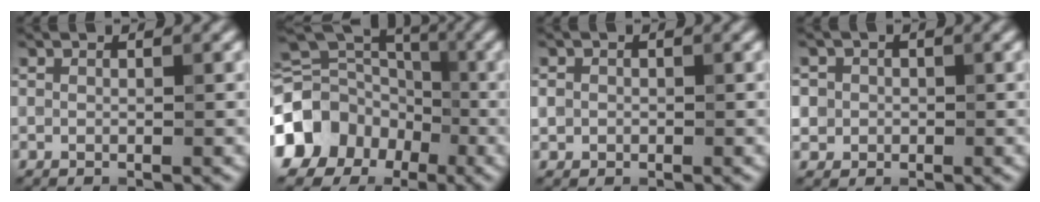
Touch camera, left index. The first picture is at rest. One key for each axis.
{"total": 13.3, "fx": -5.4, "fy": 11.0, "fz": 5.1, "tx": -0.115, "ty": -0.022, "tz": -0.108}
{"total": 1.3, "fx": -0.1, "fy": 1.2, "fz": 0.3, "tx": 0.003, "ty": -0.004, "tz": -0.003}
{"total": 3.1, "fx": 0.3, "fy": 3.0, "fz": 0.7, "tx": 0.006, "ty": 0.016, "tz": -0.005}